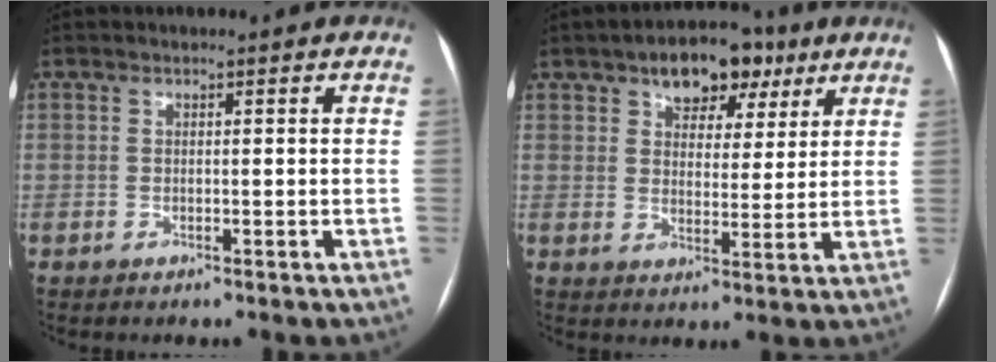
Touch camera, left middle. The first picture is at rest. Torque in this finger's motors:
{"motor_torque": [0.70, -0.70, 0.38, 0.07]}